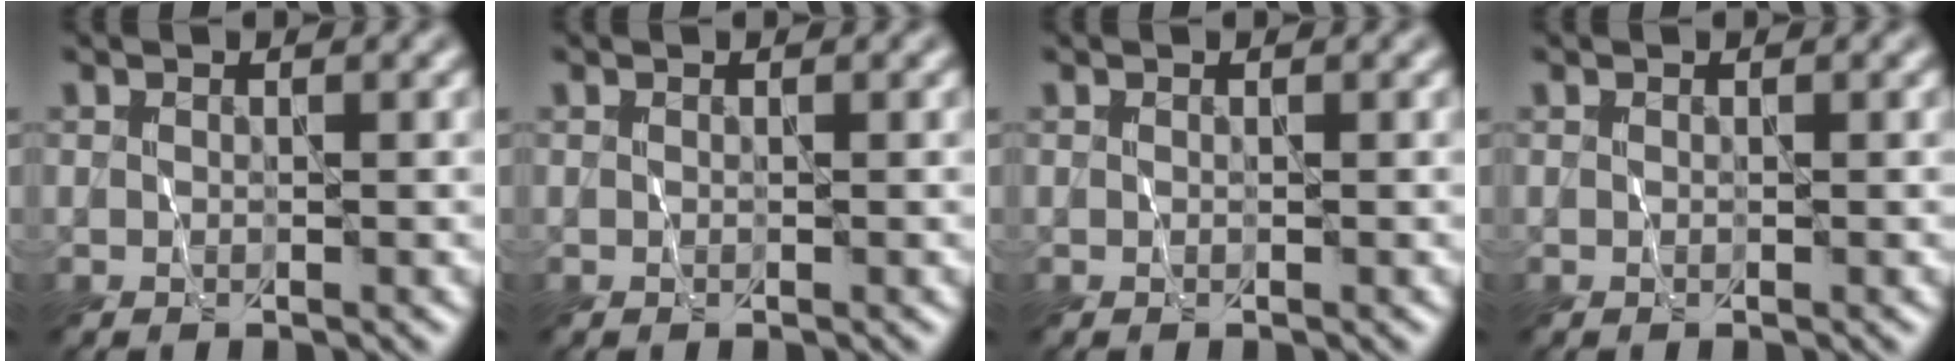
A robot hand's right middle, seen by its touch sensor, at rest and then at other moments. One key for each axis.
{"total": 0.0}
{"total": 0.0}
{"total": 0.0}